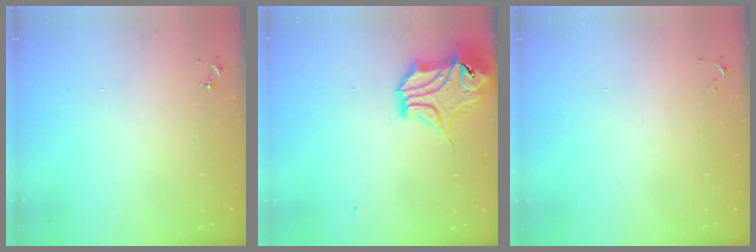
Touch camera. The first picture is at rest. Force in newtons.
{"total": 16.0, "press": 15.9, "slide": 2.1}
{"total": 4.4, "press": 4.4, "slide": 0.6}